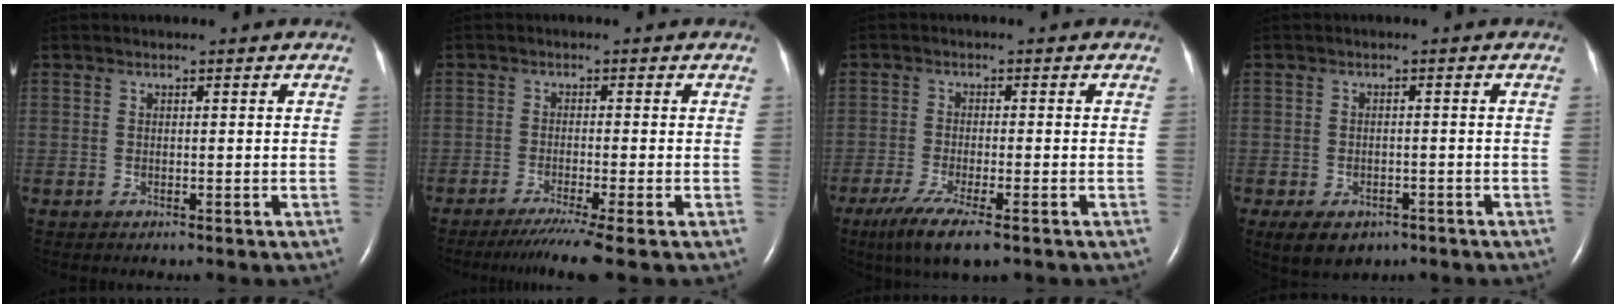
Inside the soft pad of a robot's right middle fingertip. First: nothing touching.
{"total": 6.6, "force": [-5.0, -1.5, 4.1], "torque": [-0.058, -0.023, -0.082]}
{"total": 7.2, "force": [-4.5, 0.9, 5.5], "torque": [-0.104, -0.021, -0.073]}
{"total": 5.7, "force": [-3.7, 3.5, 2.7], "torque": [-0.045, -0.002, -0.048]}